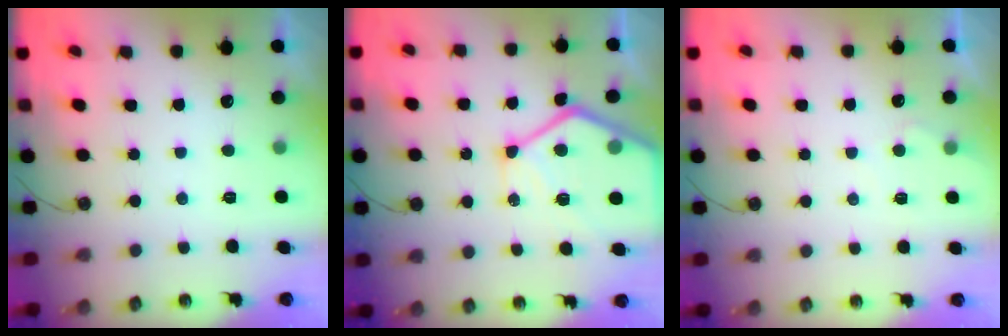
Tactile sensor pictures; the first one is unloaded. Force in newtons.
{"total": 18.1, "press": 18.0, "slide": 1.6}
{"total": 3.6, "press": 3.6, "slide": 0.5}